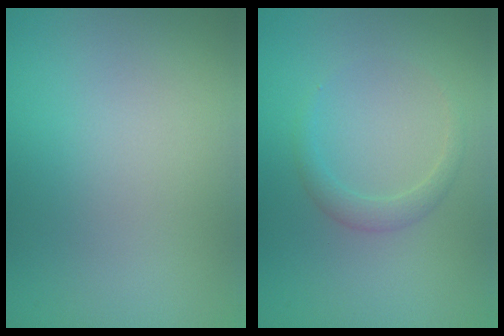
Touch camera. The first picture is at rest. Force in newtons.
{"total": 1.4, "press": 1.4, "slide": 0.1}